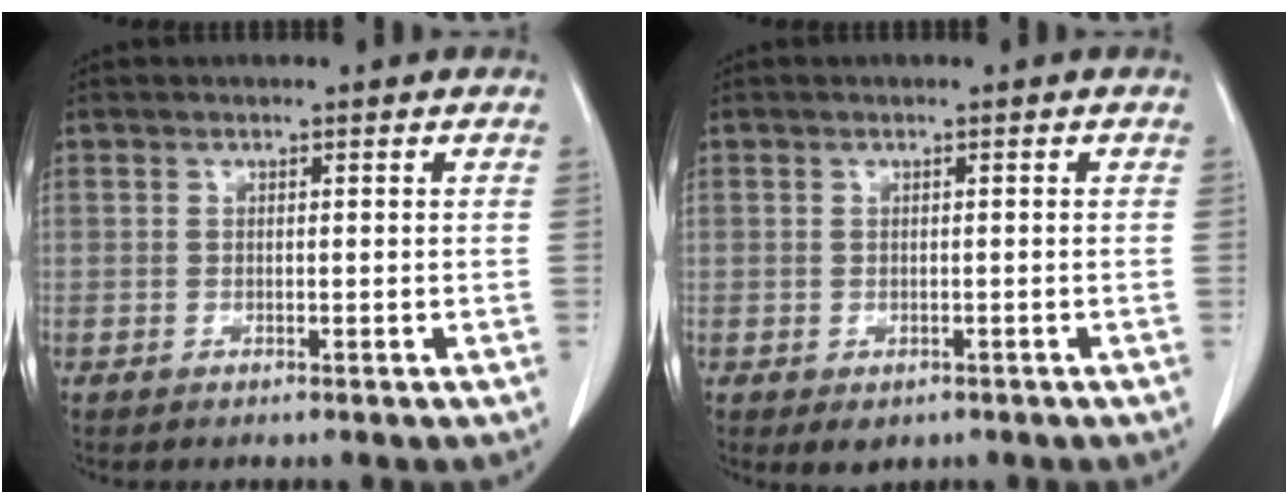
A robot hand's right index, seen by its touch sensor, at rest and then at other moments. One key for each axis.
{"total": 2.1, "fx": -1.1, "fy": 1.6, "fz": 0.9, "tx": -0.010, "ty": -0.001, "tz": -0.003}